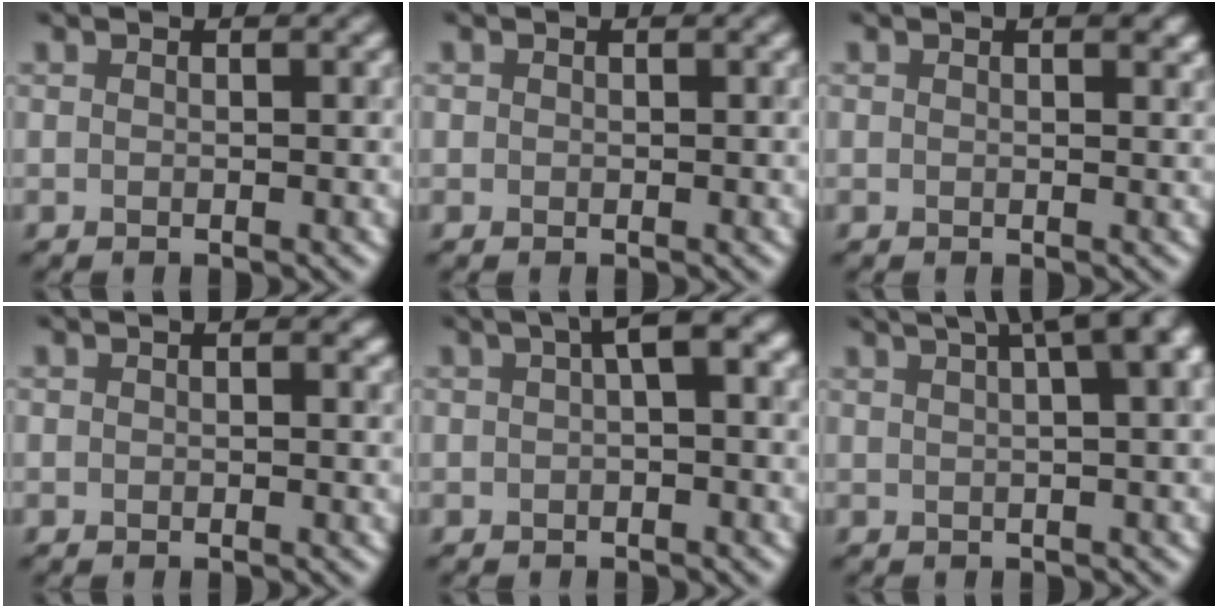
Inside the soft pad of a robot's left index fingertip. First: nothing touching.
{"total": 0.0}
{"total": 1.7, "force": [0.7, 0.9, 1.2], "torque": [-0.006, 0.005, 0.008]}
{"total": 1.3, "force": [0.4, 0.9, 0.8], "torque": [-0.001, 0.004, 0.003]}
{"total": 2.9, "force": [0.7, 0.9, 2.7], "torque": [-0.034, 0.017, 0.004]}
{"total": 10.5, "force": [4.7, 4.4, 8.3], "torque": [-0.079, 0.057, 0.048]}